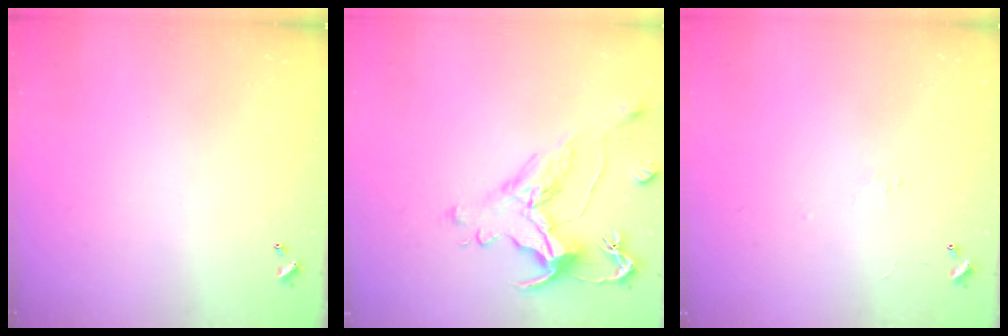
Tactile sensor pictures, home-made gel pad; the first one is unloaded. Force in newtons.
{"total": 1.3, "press": 0.1, "slide": 1.3}
{"total": 1.9, "press": 1.8, "slide": 0.6}